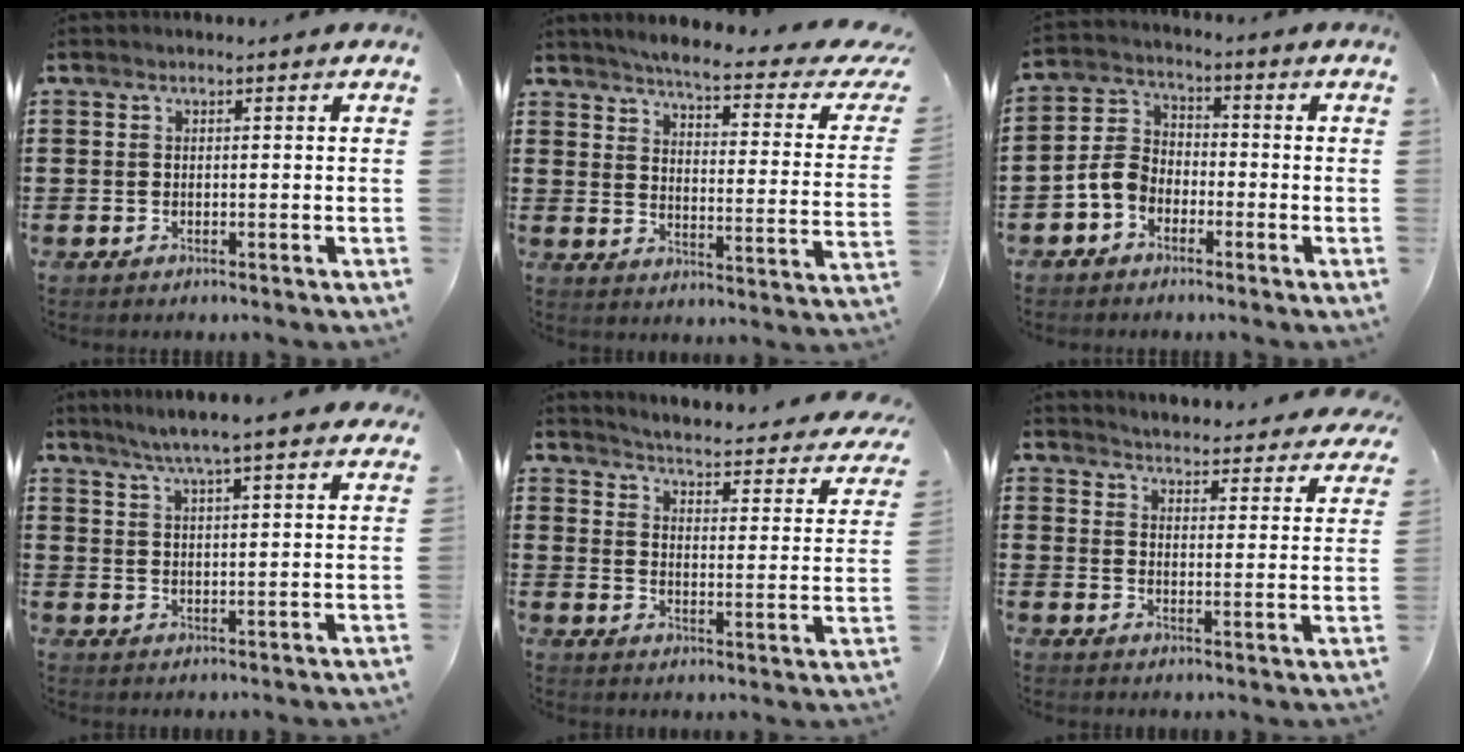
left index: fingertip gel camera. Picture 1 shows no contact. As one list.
[{"total": 4.8, "force": [3.9, -0.5, 2.7], "torque": [-0.066, -0.035, 0.056]}, {"total": 5.2, "force": [-2.9, 3.4, 2.5], "torque": [-0.075, 0.004, -0.067]}, {"total": 5.7, "force": [5.0, -0.2, 2.8], "torque": [-0.069, -0.016, 0.087]}, {"total": 3.0, "force": [2.8, -0.4, 1.1], "torque": [-0.041, -0.032, 0.036]}, {"total": 4.0, "force": [3.9, -0.6, 0.2], "torque": [-0.018, -0.040, 0.062]}]